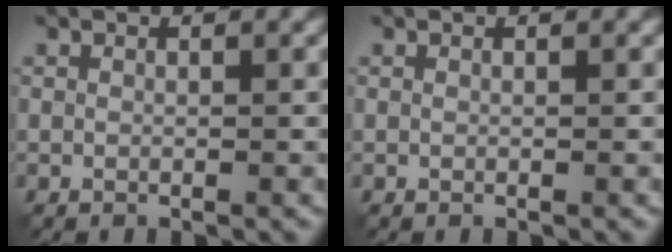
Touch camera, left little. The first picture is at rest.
{"total": 0.0}